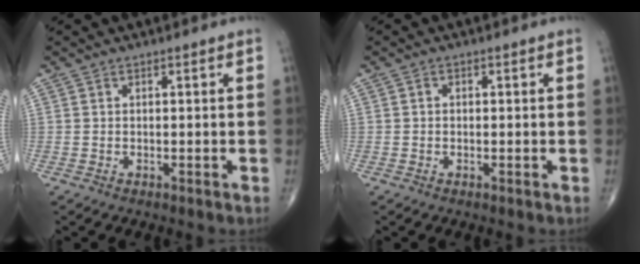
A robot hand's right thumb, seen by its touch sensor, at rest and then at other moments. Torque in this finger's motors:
{"motor_torque": [0.00, -0.22, 0.03, -0.04, 0.04]}